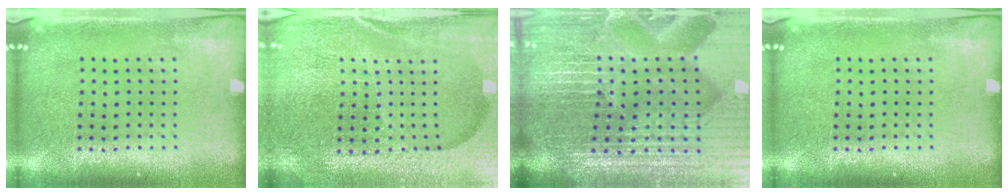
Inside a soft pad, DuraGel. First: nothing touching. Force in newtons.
{"total": 3.7, "press": 3.7, "slide": 0.8}
{"total": 7.2, "press": 6.3, "slide": 3.5}
{"total": 0.0}